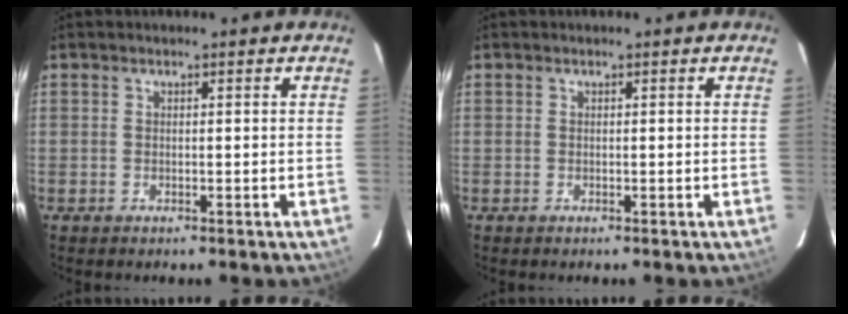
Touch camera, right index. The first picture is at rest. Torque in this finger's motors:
{"motor_torque": [0.00, 0.00, 0.00, 0.00]}